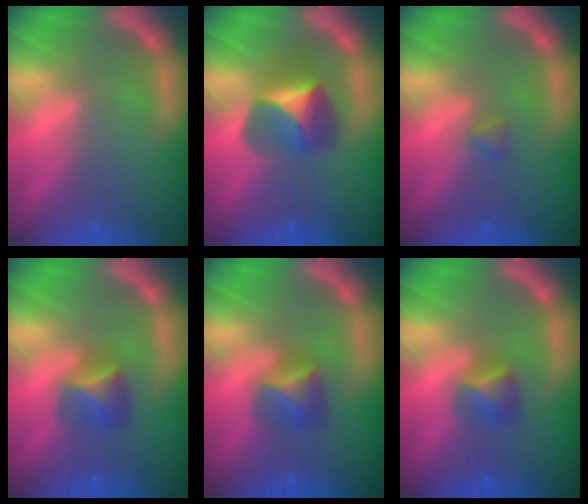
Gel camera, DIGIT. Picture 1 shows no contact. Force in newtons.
{"total": 4.4}
{"total": 0.9}
{"total": 2.9}
{"total": 2.9}
{"total": 2.4}